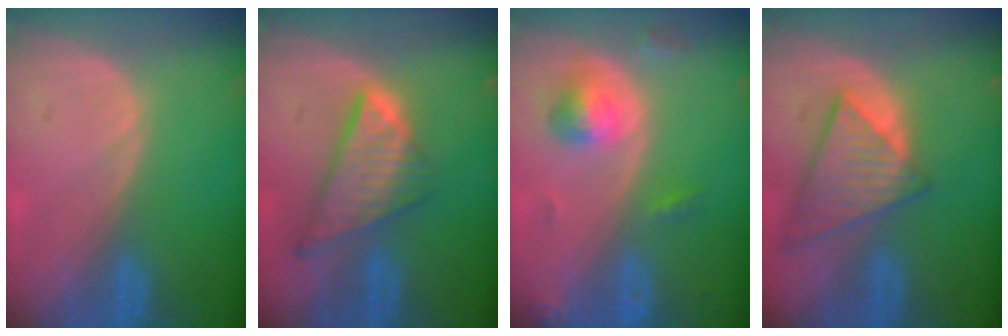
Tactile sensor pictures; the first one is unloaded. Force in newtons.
{"total": 8.7, "press": 7.4, "slide": 4.5}
{"total": 4.8, "press": 4.8, "slide": 0.7}
{"total": 8.9, "press": 7.6, "slide": 4.5}